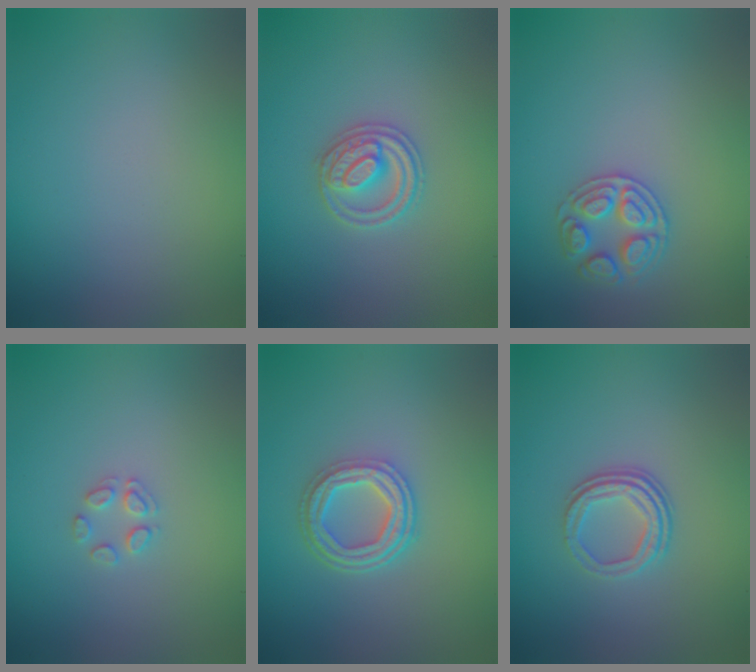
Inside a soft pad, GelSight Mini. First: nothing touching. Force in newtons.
{"total": 2.8, "press": 2.7, "slide": 0.5}
{"total": 2.6, "press": 2.6, "slide": 0.2}
{"total": 1.5, "press": 1.5, "slide": 0.1}
{"total": 4.4, "press": 3.3, "slide": 2.8}
{"total": 3.1, "press": 2.2, "slide": 2.2}